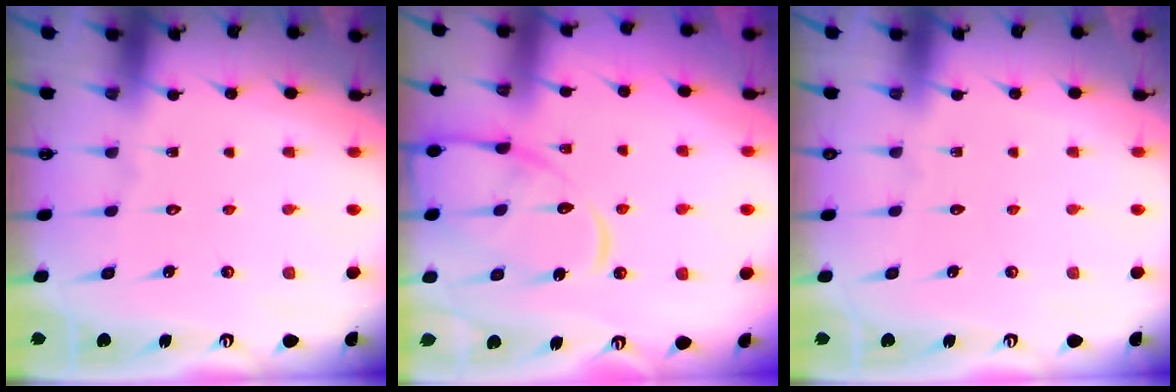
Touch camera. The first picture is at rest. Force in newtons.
{"total": 14.6, "press": 14.5, "slide": 1.3}
{"total": 0.0}